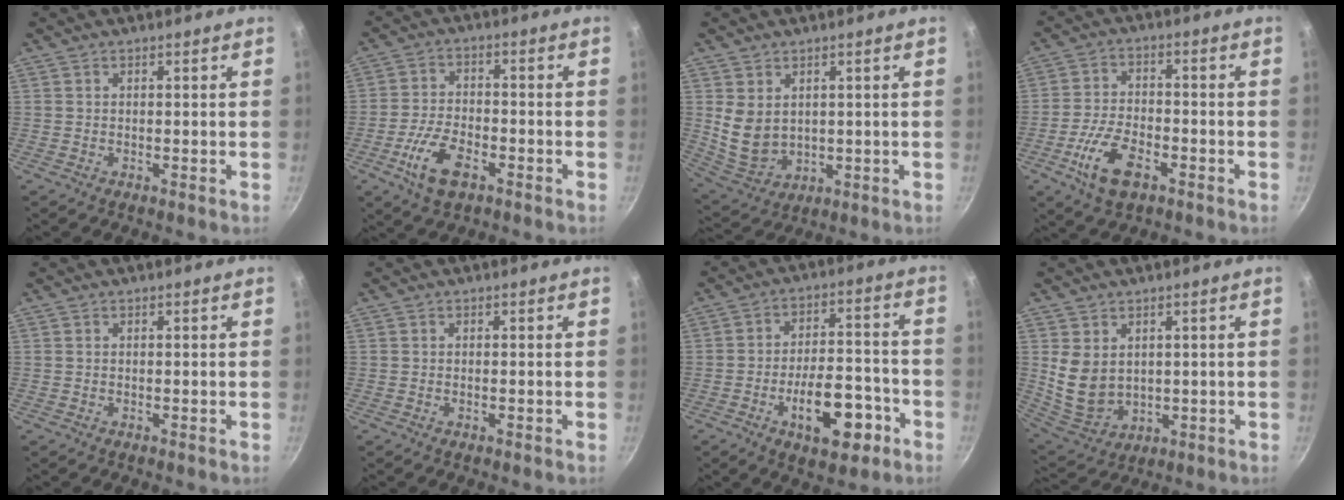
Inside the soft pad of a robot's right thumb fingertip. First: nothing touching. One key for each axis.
{"total": 9.1, "fx": -4.3, "fy": 4.4, "fz": 6.8, "tx": -0.133, "ty": 0.019, "tz": -0.082}
{"total": 8.0, "fx": 1.8, "fy": 5.9, "fz": 5.1, "tx": -0.080, "ty": -0.020, "tz": 0.056}
{"total": 9.9, "fx": -4.6, "fy": 4.9, "fz": 7.4, "tx": -0.142, "ty": 0.020, "tz": -0.088}
{"total": 0.0}
{"total": 0.6, "fx": -0.2, "fy": 0.2, "fz": 0.5, "tx": -0.008, "ty": 0.002, "tz": -0.004}
{"total": 14.0, "fx": -6.1, "fy": 6.8, "fz": 10.7, "tx": -0.129, "ty": 0.045, "tz": -0.083}
{"total": 9.3, "fx": 1.8, "fy": 6.9, "fz": 5.9, "tx": -0.095, "ty": -0.020, "tz": 0.058}